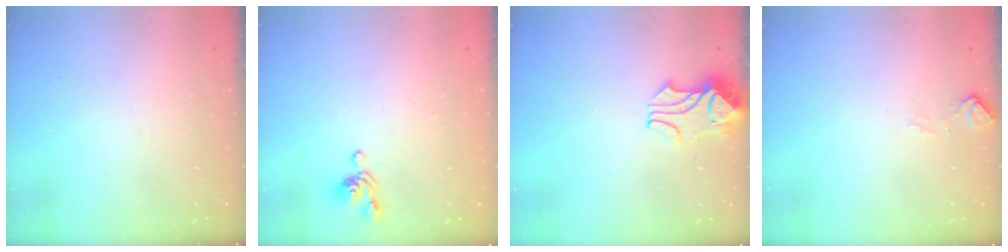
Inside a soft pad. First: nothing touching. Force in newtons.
{"total": 3.1, "press": 3.0, "slide": 0.6}
{"total": 2.4, "press": 2.2, "slide": 1.0}
{"total": 2.3, "press": 2.2, "slide": 0.6}